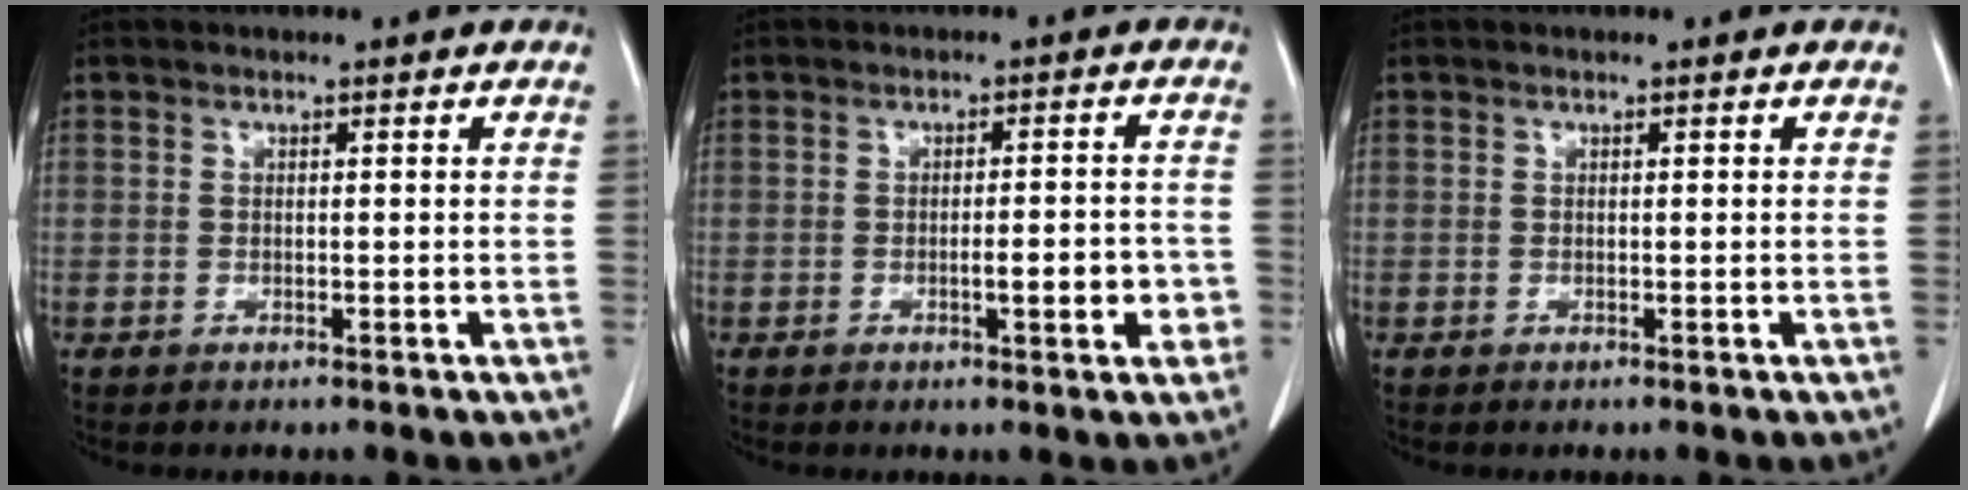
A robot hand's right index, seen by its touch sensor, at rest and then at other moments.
{"total": 5.0, "force": [-1.6, 1.1, 4.6], "torque": [-0.063, 0.004, -0.017]}
{"total": 0.0}